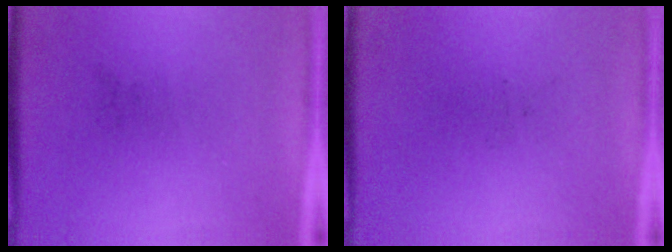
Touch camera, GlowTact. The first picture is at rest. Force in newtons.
{"total": 0.0}